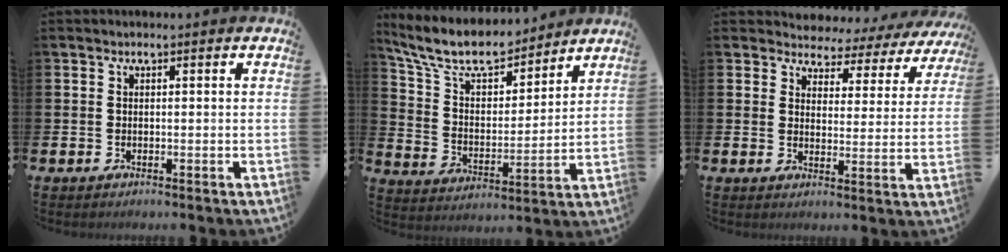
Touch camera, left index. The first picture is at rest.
{"total": 10.1, "force": [9.0, 3.0, 3.4], "torque": [-0.110, -0.059, 0.161]}
{"total": 3.2, "force": [2.8, 1.5, -0.1], "torque": [-0.009, -0.035, 0.038]}